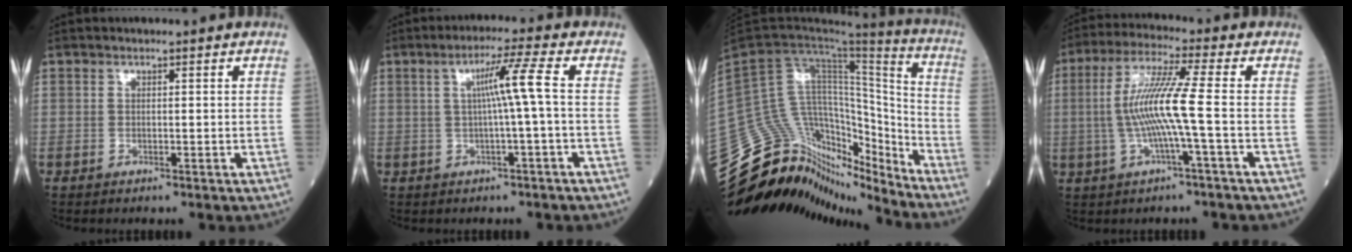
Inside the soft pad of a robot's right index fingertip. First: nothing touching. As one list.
[{"total": 5.5, "force": [0.2, -1.3, 5.4], "torque": [-0.095, 0.010, 0.006]}, {"total": 26.7, "force": [-22.7, 10.2, 9.8], "torque": [-0.237, 0.053, -0.358]}, {"total": 9.3, "force": [-1.1, -0.8, 9.2], "torque": [-0.186, 0.011, -0.024]}]